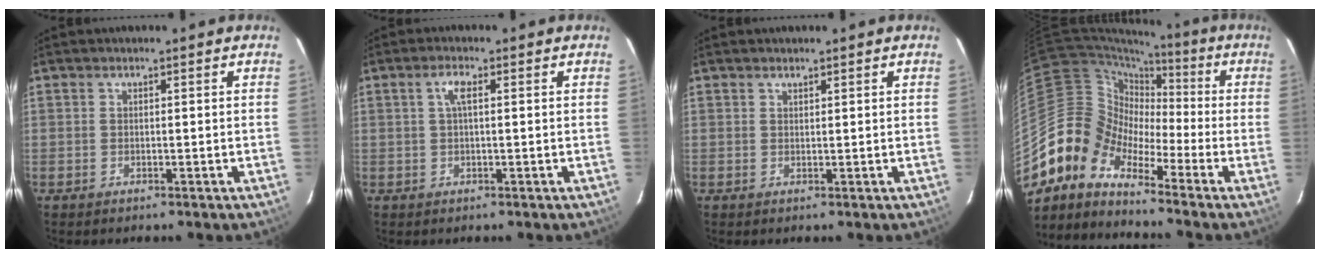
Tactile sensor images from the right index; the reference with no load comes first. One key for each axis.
{"total": 2.4, "fx": 0.5, "fy": 0.5, "fz": 2.3, "tx": -0.047, "ty": 0.007, "tz": 0.008}
{"total": 0.7, "fx": 0.6, "fy": 0.3, "fz": 0.1, "tx": -0.002, "ty": 0.002, "tz": 0.012}
{"total": 10.6, "fx": -7.1, "fy": 7.1, "fz": 3.4, "tx": -0.065, "ty": 0.031, "tz": -0.170}